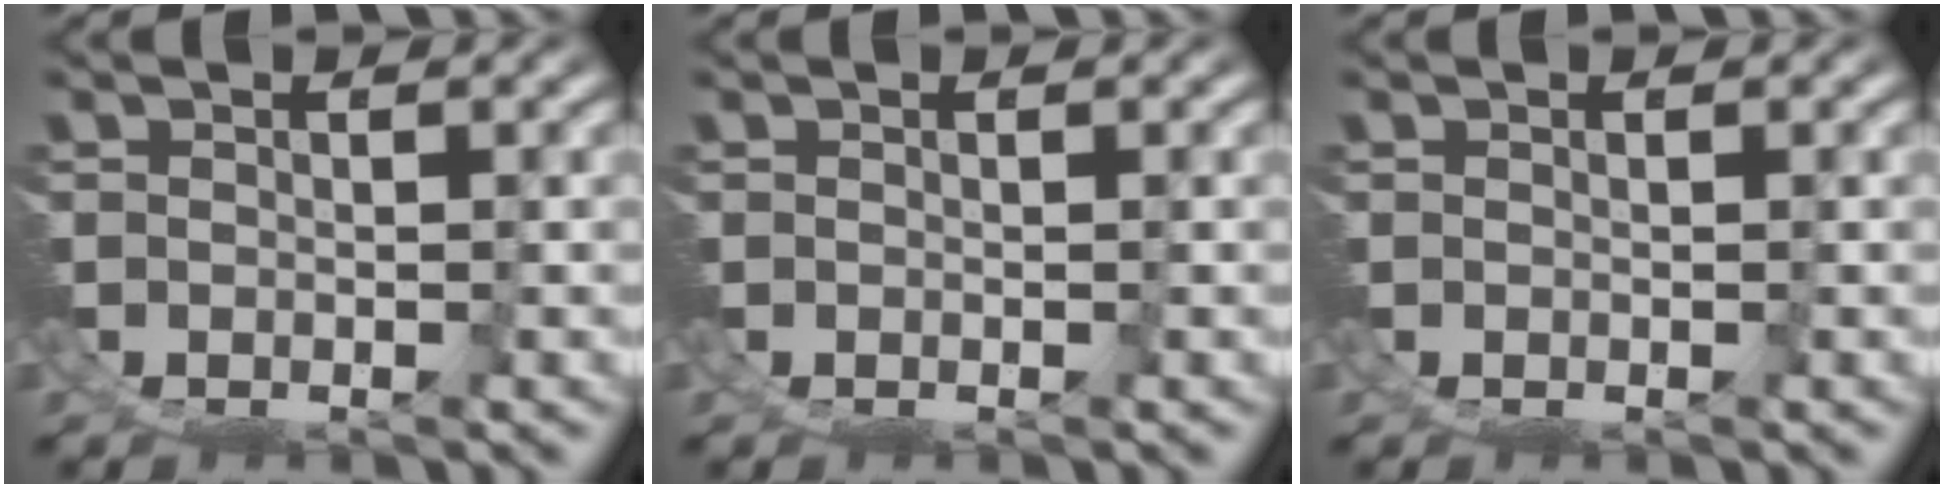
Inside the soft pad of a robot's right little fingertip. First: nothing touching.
{"total": 0.0}
{"total": 0.0}